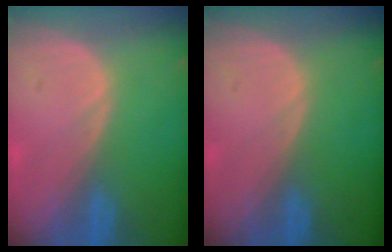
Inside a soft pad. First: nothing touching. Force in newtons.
{"total": 0.0}